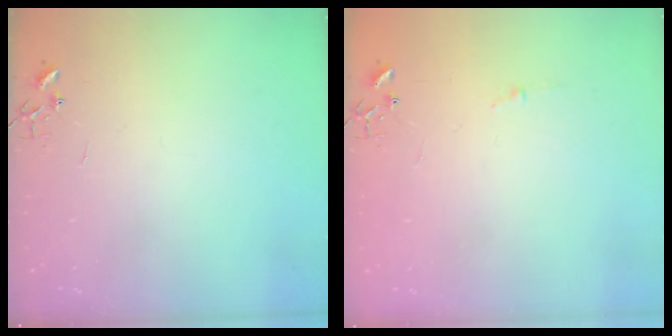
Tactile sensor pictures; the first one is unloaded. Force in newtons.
{"total": 3.1, "press": 3.1, "slide": 0.4}